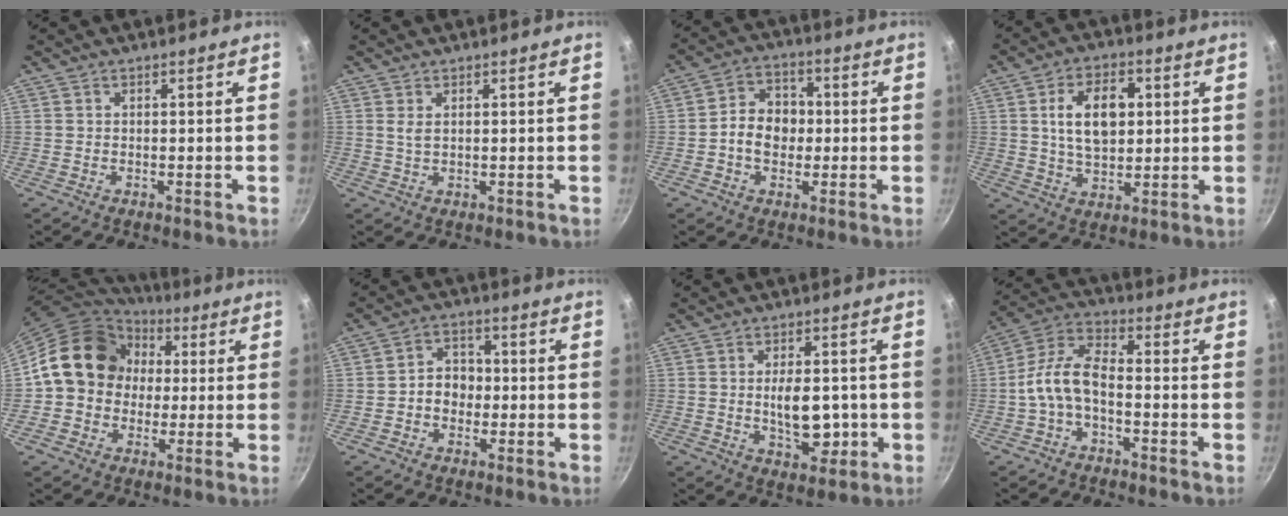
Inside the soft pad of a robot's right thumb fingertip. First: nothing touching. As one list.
[{"total": 1.6, "force": [0.6, 0.7, 1.4], "torque": [-0.027, -0.005, 0.014]}, {"total": 8.3, "force": [-0.7, 6.6, 4.9], "torque": [-0.050, 0.018, -0.023]}, {"total": 11.5, "force": [2.2, 7.2, 8.7], "torque": [-0.125, -0.001, 0.037]}, {"total": 16.1, "force": [1.9, 13.7, 8.3], "torque": [-0.102, 0.033, 0.016]}, {"total": 5.7, "force": [-0.9, 4.8, 3.1], "torque": [-0.013, 0.019, -0.021]}, {"total": 9.1, "force": [-0.8, 5.1, 7.5], "torque": [-0.083, -0.005, -0.006]}, {"total": 9.9, "force": [-2.6, 6.6, 6.9], "torque": [-0.112, 0.048, -0.068]}]